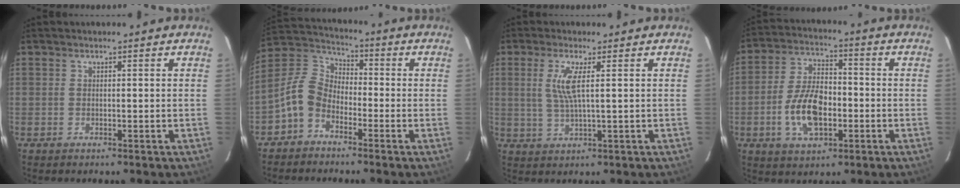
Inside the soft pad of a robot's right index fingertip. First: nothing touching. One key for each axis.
{"total": 8.3, "fx": -4.7, "fy": 5.5, "fz": 4.1, "tx": -0.090, "ty": 0.022, "tz": -0.105}
{"total": 5.1, "fx": 1.3, "fy": 0.4, "fz": 4.9, "tx": -0.103, "ty": -0.004, "tz": 0.026}
{"total": 11.7, "fx": -3.2, "fy": 6.3, "fz": 9.4, "tx": -0.191, "ty": 0.010, "tz": -0.053}